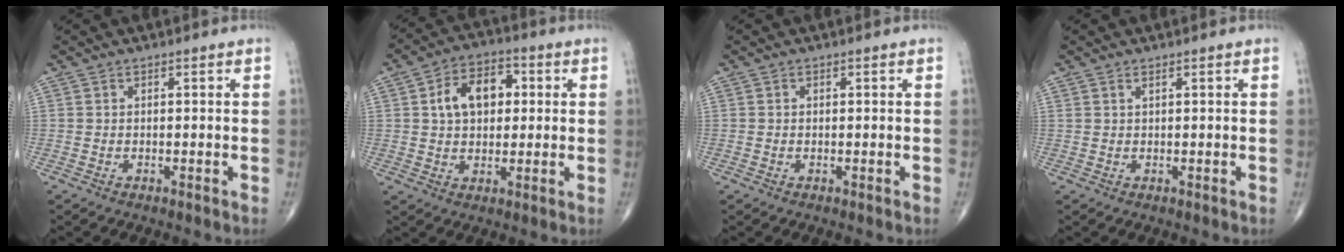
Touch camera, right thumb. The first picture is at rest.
{"total": 10.7, "force": [2.2, 6.9, 7.8], "torque": [-0.114, 0.013, 0.032]}
{"total": 0.0}
{"total": 0.6, "force": [0.4, 0.1, 0.4], "torque": [-0.010, 0.002, 0.011]}